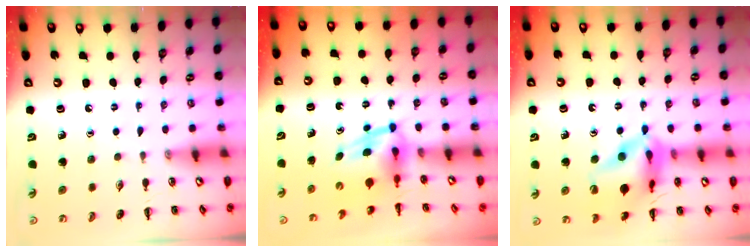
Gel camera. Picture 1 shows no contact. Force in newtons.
{"total": 5.0, "press": 4.9, "slide": 1.1}
{"total": 16.9, "press": 16.6, "slide": 3.3}